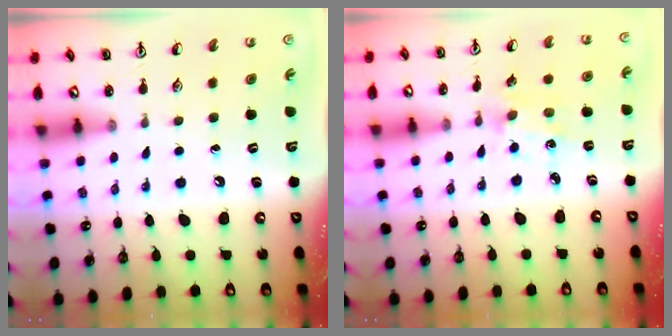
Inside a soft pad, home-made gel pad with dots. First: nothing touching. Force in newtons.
{"total": 2.0, "press": 2.0, "slide": 0.5}